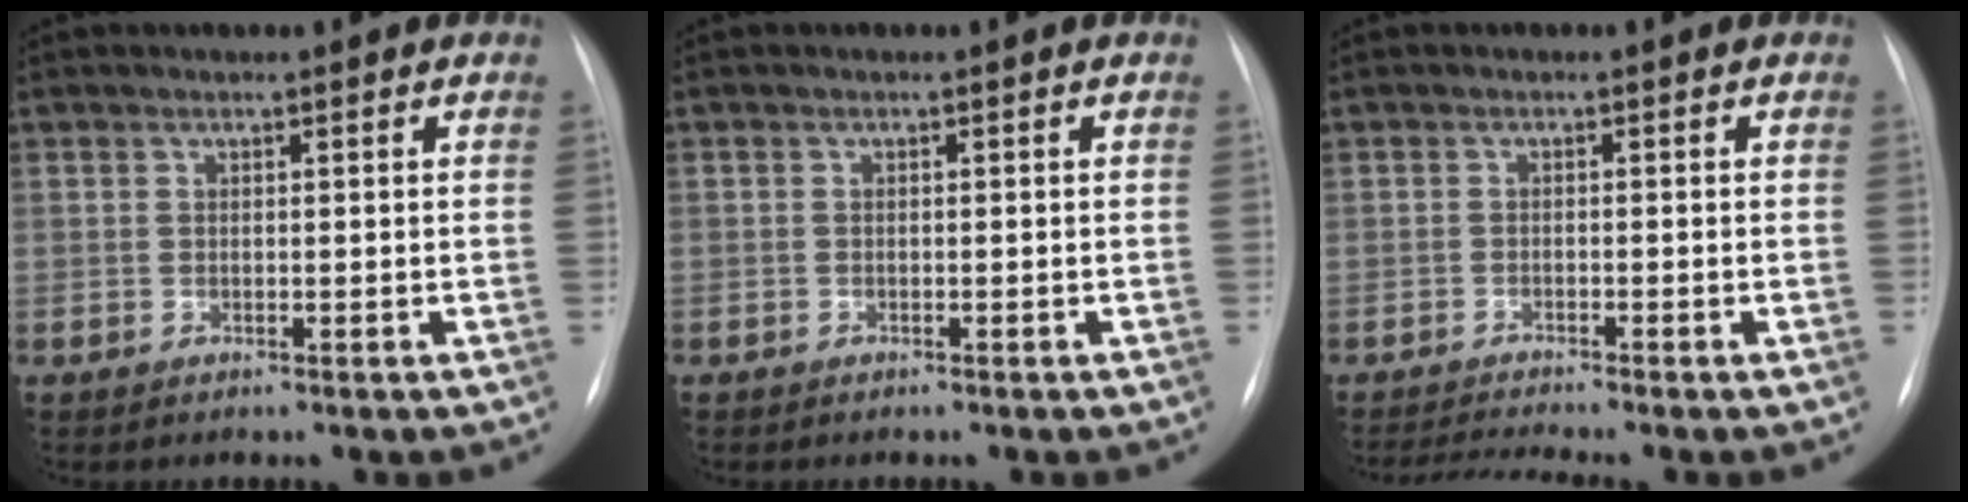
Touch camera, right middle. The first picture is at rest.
{"total": 0.6, "force": [-0.4, 0.4, 0.0], "torque": [-0.006, 0.004, -0.008]}
{"total": 3.9, "force": [-3.5, -1.4, 1.0], "torque": [-0.023, -0.015, -0.062]}